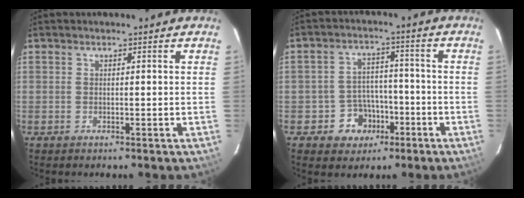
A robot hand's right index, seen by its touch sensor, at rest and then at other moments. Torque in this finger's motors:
{"motor_torque": [0.62, -0.51, 0.02, -0.03]}